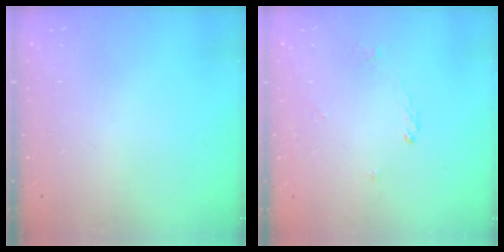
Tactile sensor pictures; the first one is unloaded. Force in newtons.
{"total": 2.0, "press": 2.0, "slide": 0.2}